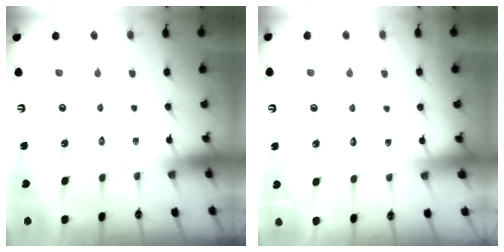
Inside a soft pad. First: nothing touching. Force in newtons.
{"total": 2.7, "press": 2.7, "slide": 0.2}